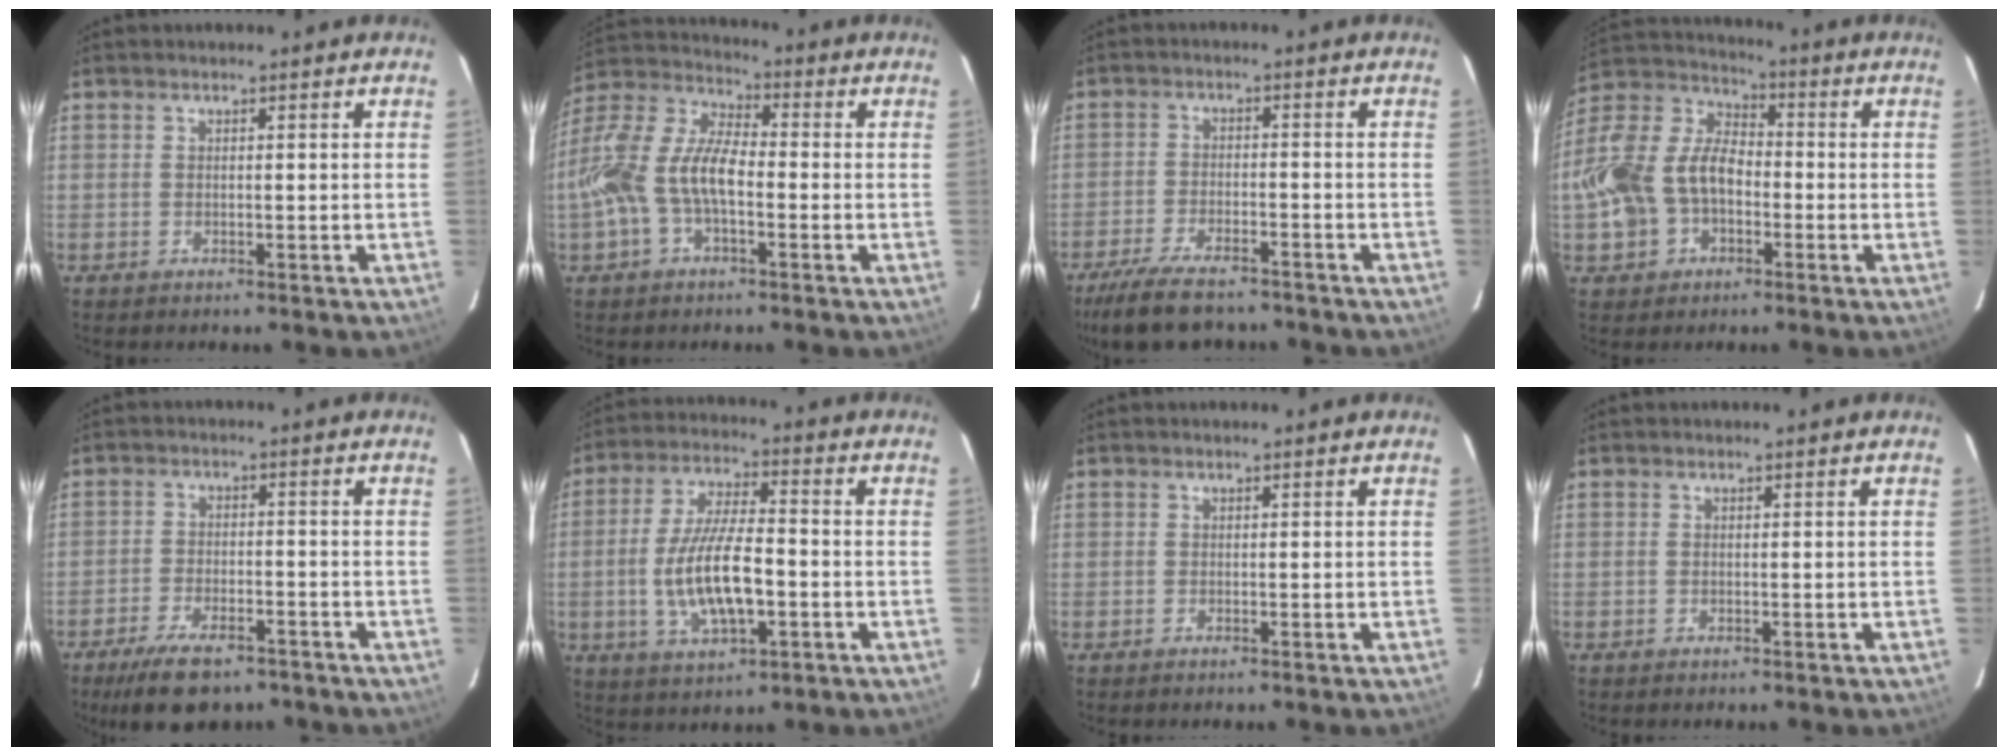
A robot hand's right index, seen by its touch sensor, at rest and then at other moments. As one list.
[{"total": 13.7, "force": [-3.1, 6.5, 11.6], "torque": [-0.244, 0.013, -0.065]}, {"total": 12.9, "force": [-10.6, 4.0, 6.0], "torque": [-0.139, -0.024, -0.179]}, {"total": 18.1, "force": [-4.4, 13.2, 11.6], "torque": [-0.281, 0.025, -0.082]}, {"total": 11.1, "force": [-8.3, 4.3, 5.9], "torque": [-0.134, -0.014, -0.135]}, {"total": 12.9, "force": [-2.8, 4.5, 11.8], "torque": [-0.238, -0.005, -0.044]}, {"total": 0.5, "force": [-0.3, 0.4, -0.1], "torque": [0.002, 0.002, -0.006]}, {"total": 0.0}]